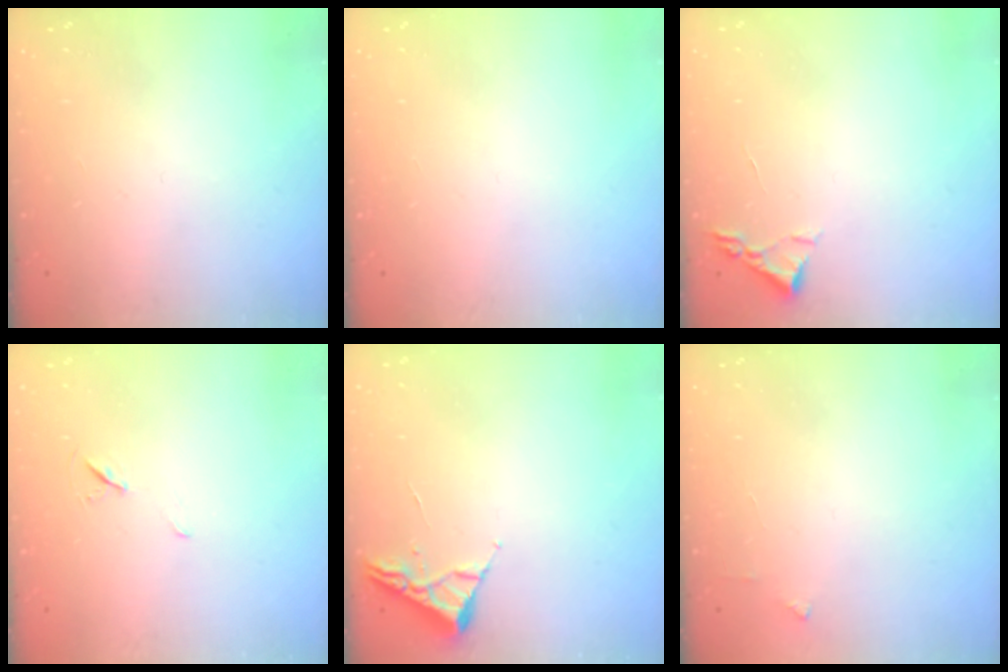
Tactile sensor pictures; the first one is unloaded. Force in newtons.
{"total": 0.0}
{"total": 2.4, "press": 2.3, "slide": 0.3}
{"total": 4.9, "press": 4.4, "slide": 2.2}
{"total": 2.6, "press": 2.6, "slide": 0.3}
{"total": 2.6, "press": 2.6, "slide": 0.2}